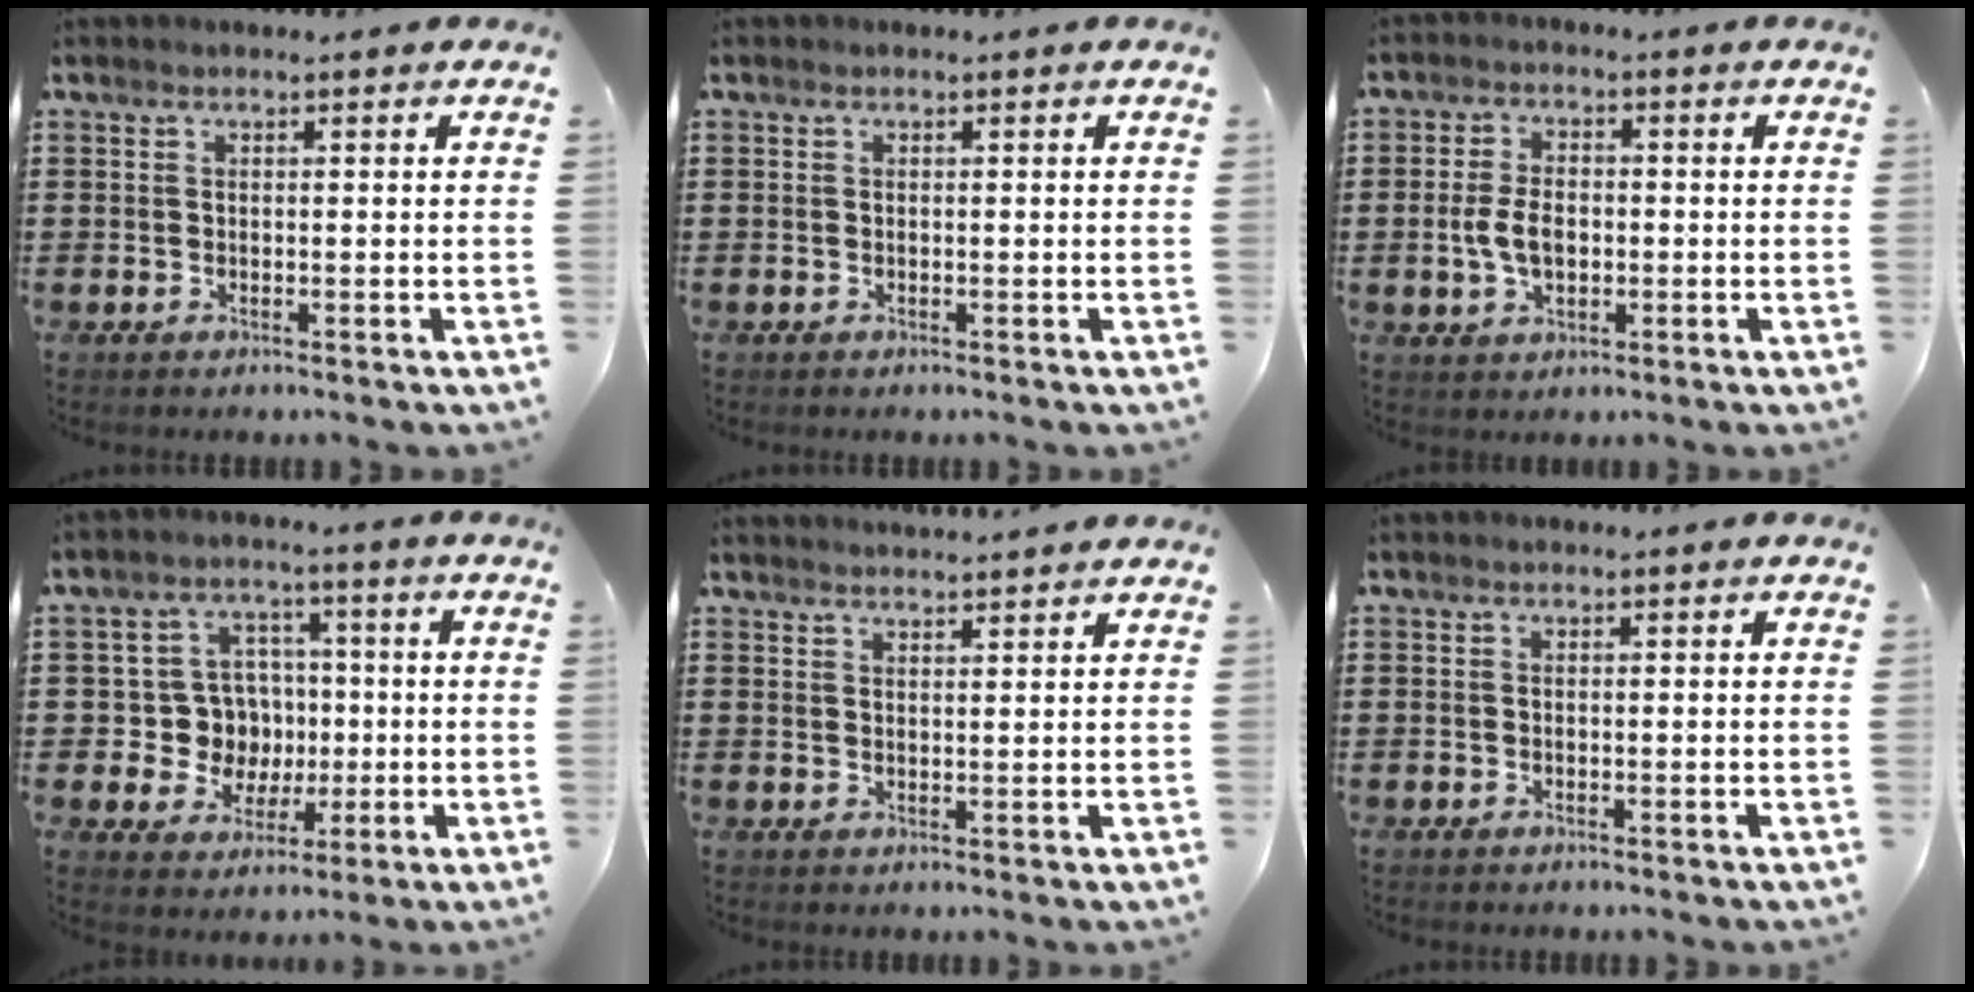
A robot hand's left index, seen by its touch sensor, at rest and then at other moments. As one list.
[{"total": 0.0}, {"total": 5.3, "force": [-0.7, 3.3, 4.2], "torque": [-0.100, 0.000, -0.019]}, {"total": 8.2, "force": [0.3, 7.9, 2.3], "torque": [-0.063, 0.011, 0.014]}, {"total": 2.3, "force": [2.3, -0.3, 0.0], "torque": [-0.007, -0.006, 0.044]}, {"total": 0.0}]